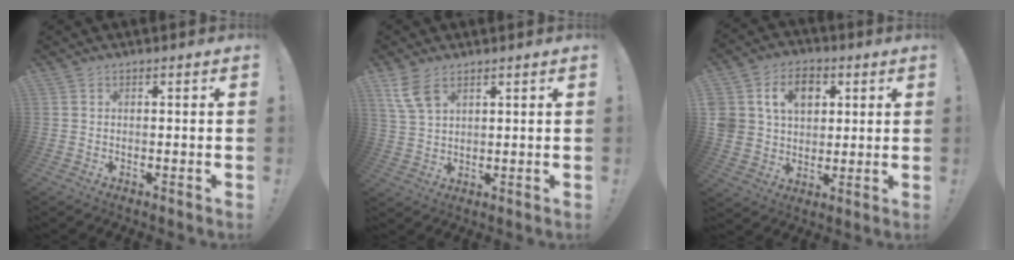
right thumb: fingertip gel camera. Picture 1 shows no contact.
{"total": 7.4, "force": [4.4, 3.8, 4.5], "torque": [-0.082, -0.012, 0.087]}
{"total": 13.3, "force": [5.1, 10.4, 6.6], "torque": [-0.098, -0.012, 0.102]}